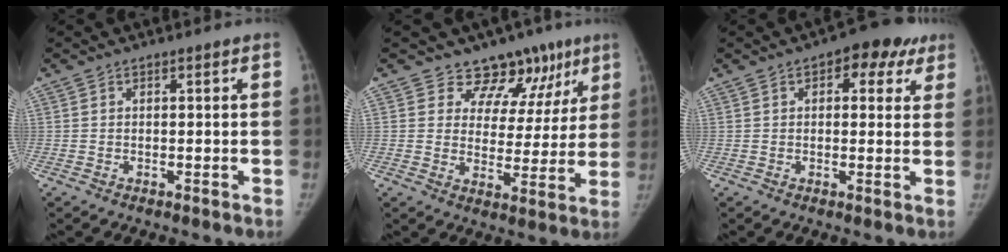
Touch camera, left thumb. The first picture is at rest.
{"total": 12.1, "force": [8.7, 8.0, 2.7], "torque": [0.016, -0.040, 0.102]}
{"total": 8.5, "force": [4.2, 4.6, 5.8], "torque": [-0.037, -0.003, 0.044]}